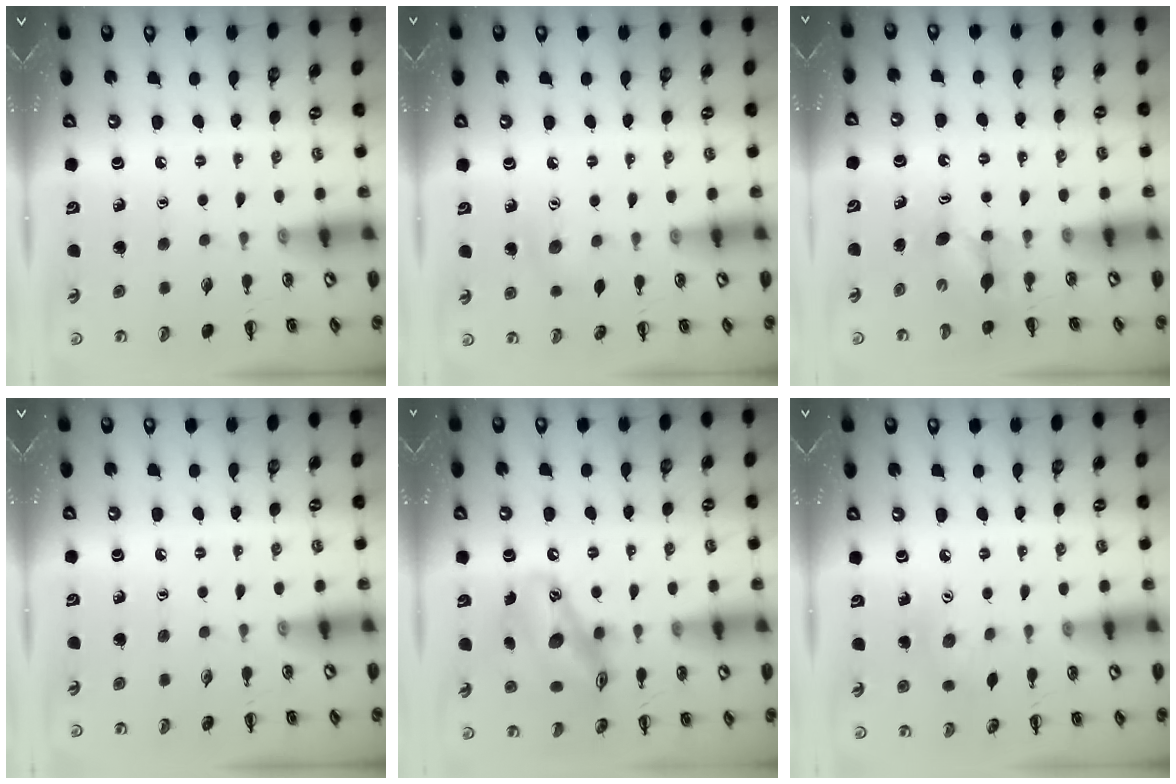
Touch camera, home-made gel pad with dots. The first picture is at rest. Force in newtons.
{"total": 5.5, "press": 5.3, "slide": 1.4}
{"total": 3.5, "press": 3.4, "slide": 0.9}
{"total": 0.0}
{"total": 15.4, "press": 14.9, "slide": 3.9}
{"total": 6.1, "press": 6.0, "slide": 1.2}